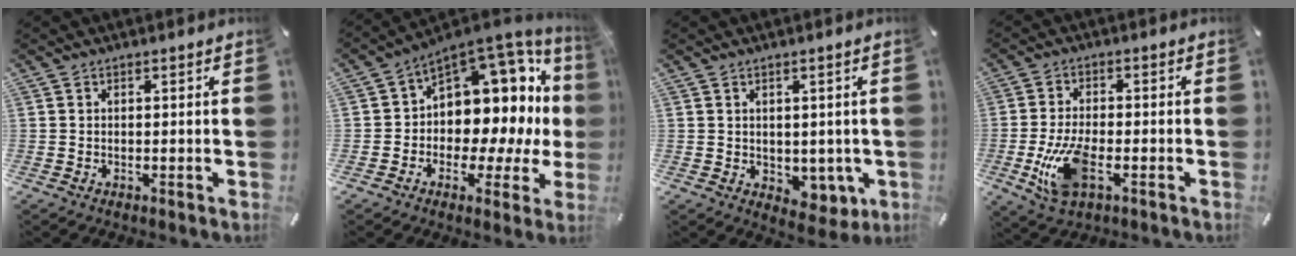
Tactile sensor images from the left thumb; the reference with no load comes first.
{"total": 13.2, "force": [4.8, 9.1, 8.3], "torque": [-0.093, -0.075, 0.075]}
{"total": 4.4, "force": [0.9, 3.8, 1.9], "torque": [-0.010, -0.009, 0.016]}
{"total": 10.6, "force": [-3.0, 5.3, 8.6], "torque": [-0.194, -0.008, -0.052]}